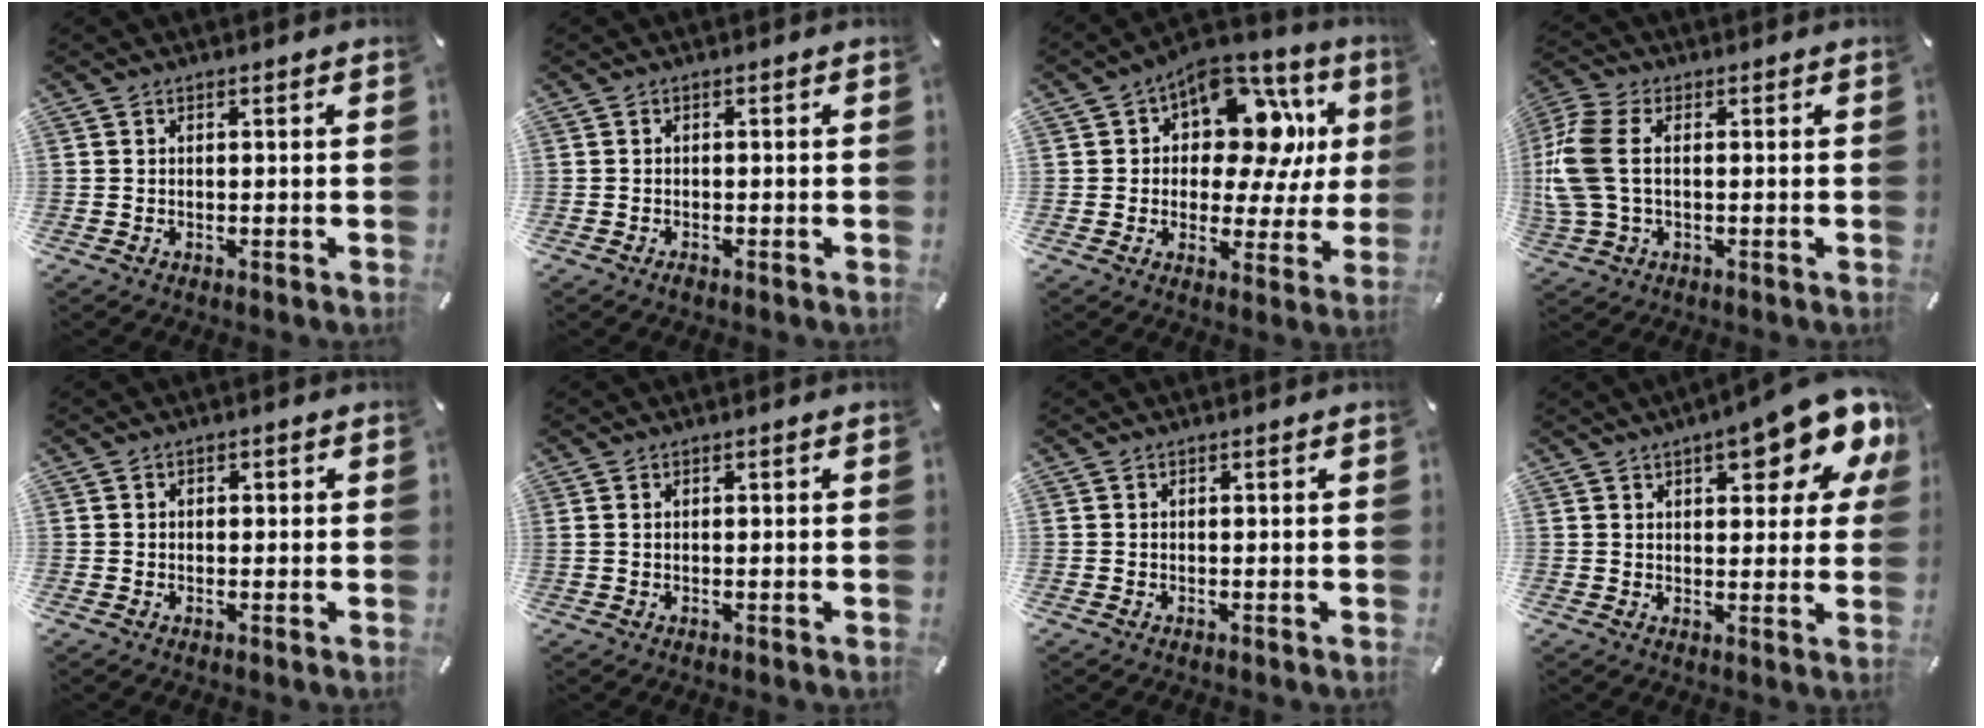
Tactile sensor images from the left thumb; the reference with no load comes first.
{"total": 1.0, "force": [-0.7, 0.4, 0.5], "torque": [-0.011, 0.002, -0.015]}
{"total": 15.5, "force": [6.3, 9.2, 10.7], "torque": [-0.145, -0.045, 0.106]}
{"total": 10.3, "force": [0.2, 6.3, 8.1], "torque": [-0.203, -0.008, 0.002]}
{"total": 0.7, "force": [-0.1, 0.7, 0.1], "torque": [-0.002, 0.006, -0.004]}
{"total": 0.6, "force": [0.2, -0.1, 0.5], "torque": [-0.010, -0.001, 0.003]}
{"total": 0.0}
{"total": 14.5, "force": [8.3, 5.4, 10.6], "torque": [-0.133, -0.046, 0.135]}